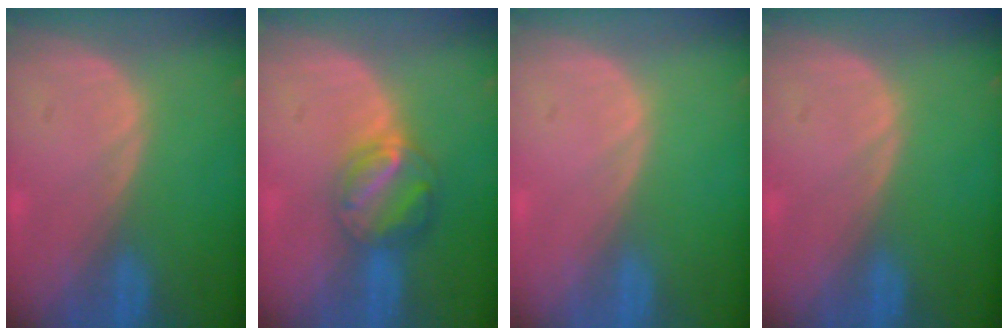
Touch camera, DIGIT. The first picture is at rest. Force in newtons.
{"total": 6.3, "press": 5.6, "slide": 3.0}
{"total": 0.0}
{"total": 0.0}